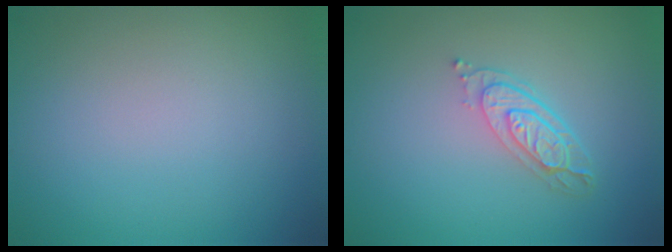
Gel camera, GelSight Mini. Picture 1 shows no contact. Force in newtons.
{"total": 3.3, "press": 2.6, "slide": 2.1}